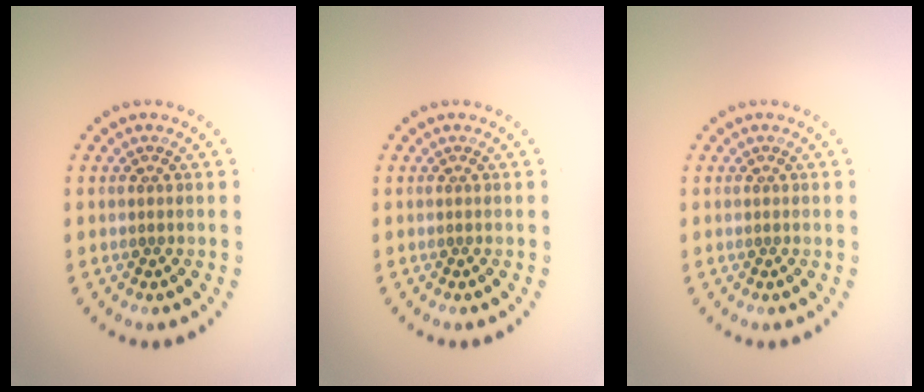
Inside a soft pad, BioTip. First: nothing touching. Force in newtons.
{"total": 0.0}
{"total": 0.0}